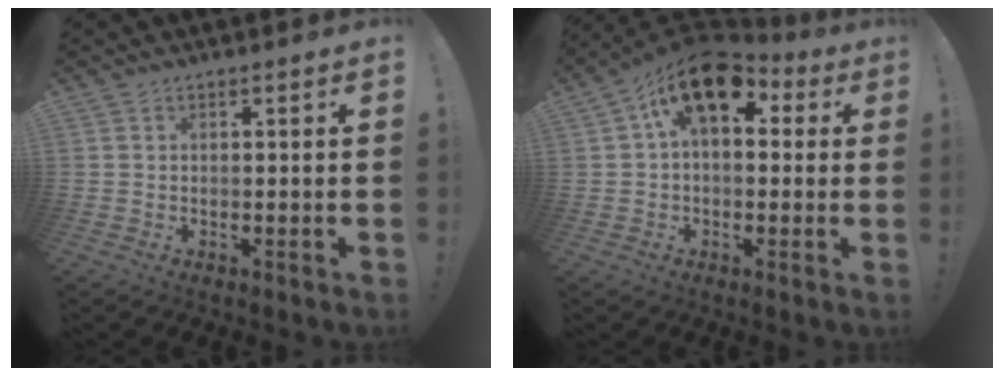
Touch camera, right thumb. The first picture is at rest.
{"total": 14.0, "force": [7.3, 7.3, 9.5], "torque": [-0.152, -0.034, 0.133]}